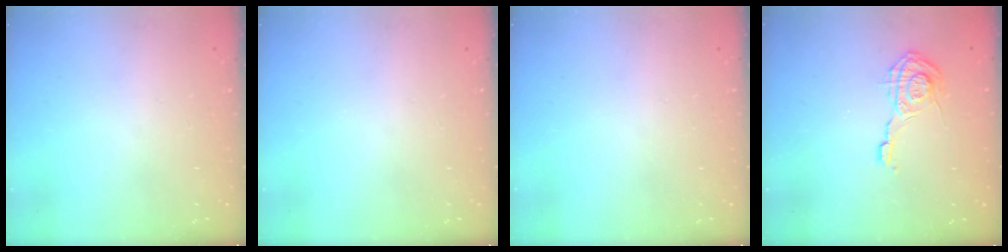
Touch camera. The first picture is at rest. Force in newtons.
{"total": 0.0}
{"total": 0.0}
{"total": 9.2, "press": 9.2, "slide": 0.3}